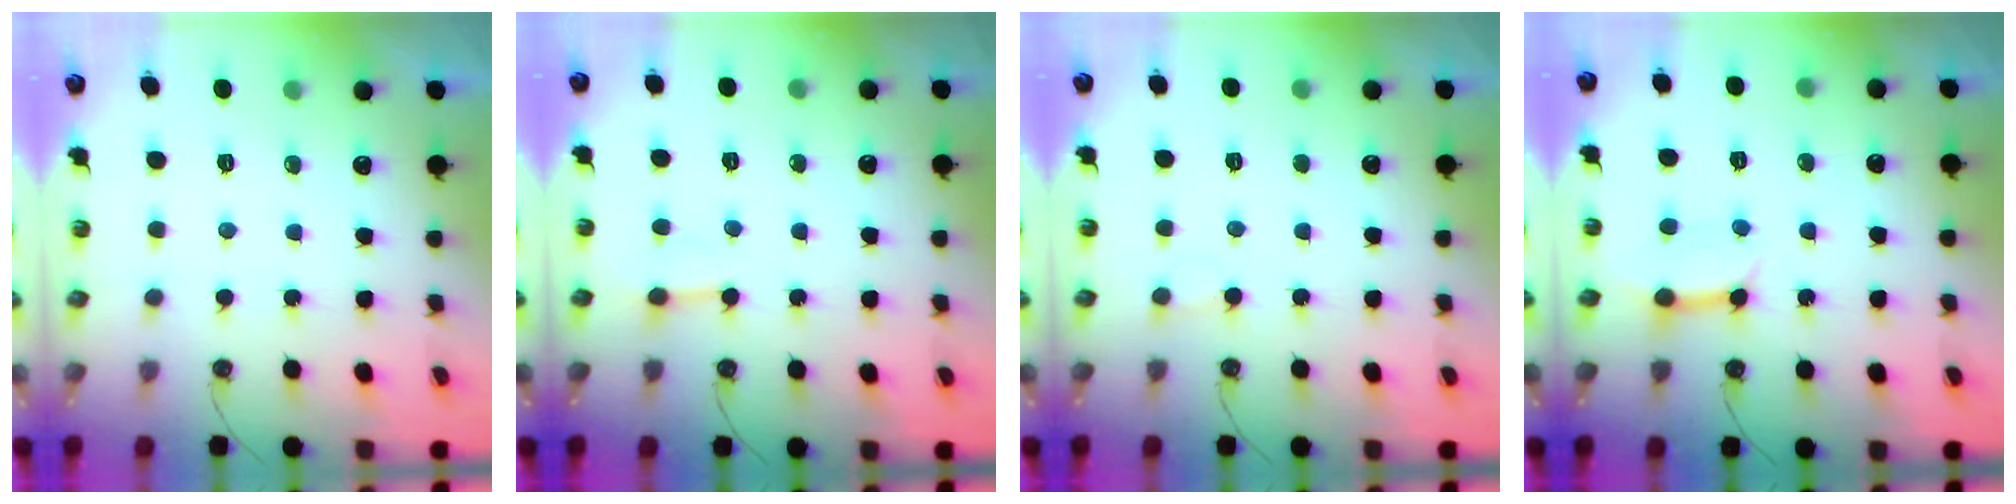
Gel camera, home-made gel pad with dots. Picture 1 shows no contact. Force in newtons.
{"total": 1.9, "press": 1.9, "slide": 0.1}
{"total": 5.5, "press": 5.5, "slide": 0.4}
{"total": 8.8, "press": 8.8, "slide": 0.9}